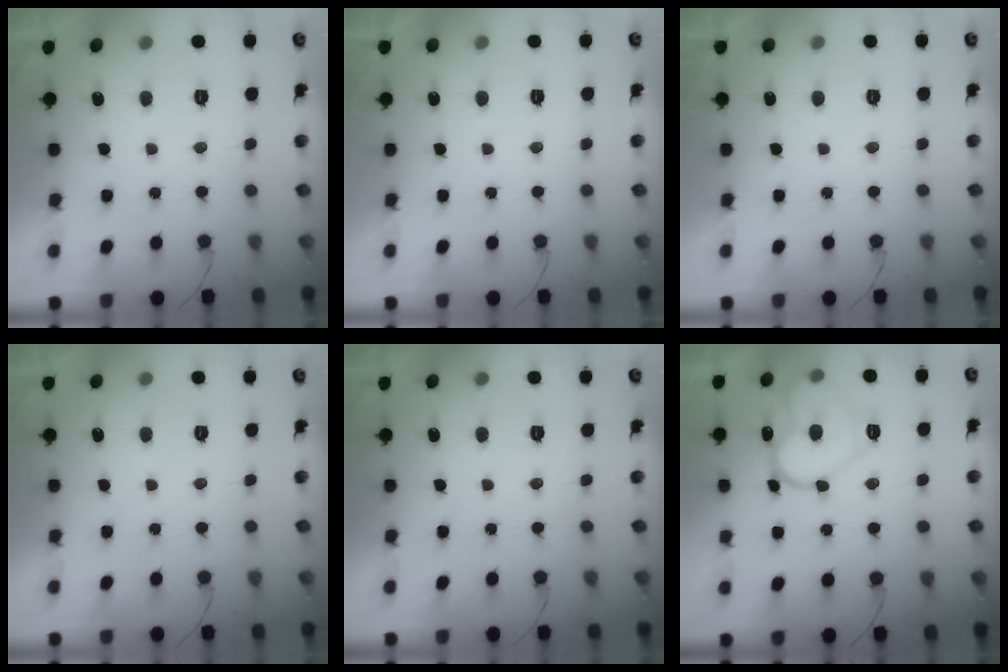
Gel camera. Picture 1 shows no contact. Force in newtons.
{"total": 1.9, "press": 1.9, "slide": 0.0}
{"total": 1.8, "press": 1.8, "slide": 0.0}
{"total": 0.0}
{"total": 0.0}
{"total": 14.0, "press": 13.9, "slide": 1.5}